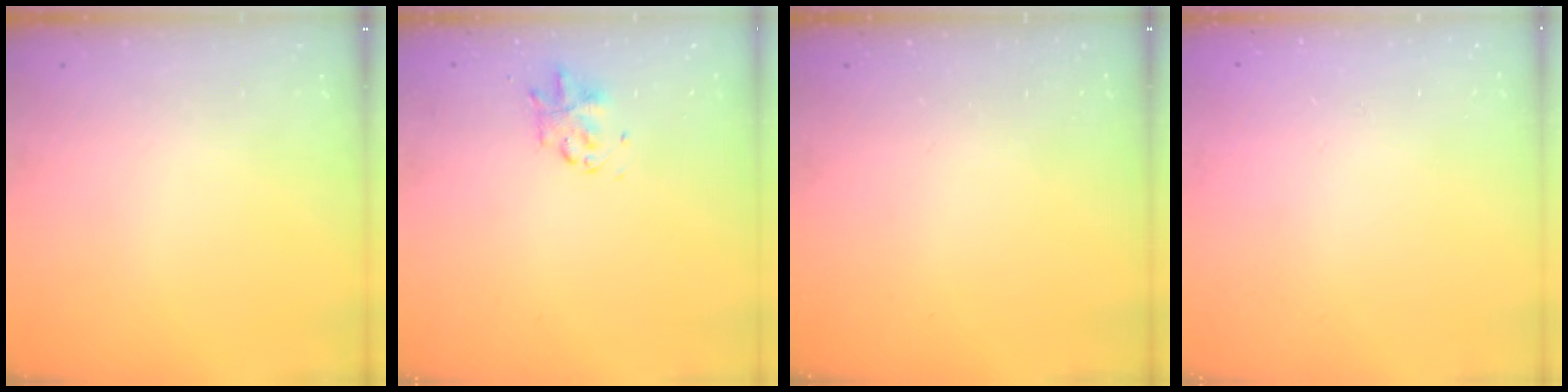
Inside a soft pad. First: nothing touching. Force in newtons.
{"total": 2.8, "press": 2.8, "slide": 0.6}
{"total": 0.0}
{"total": 1.8, "press": 1.8, "slide": 0.2}